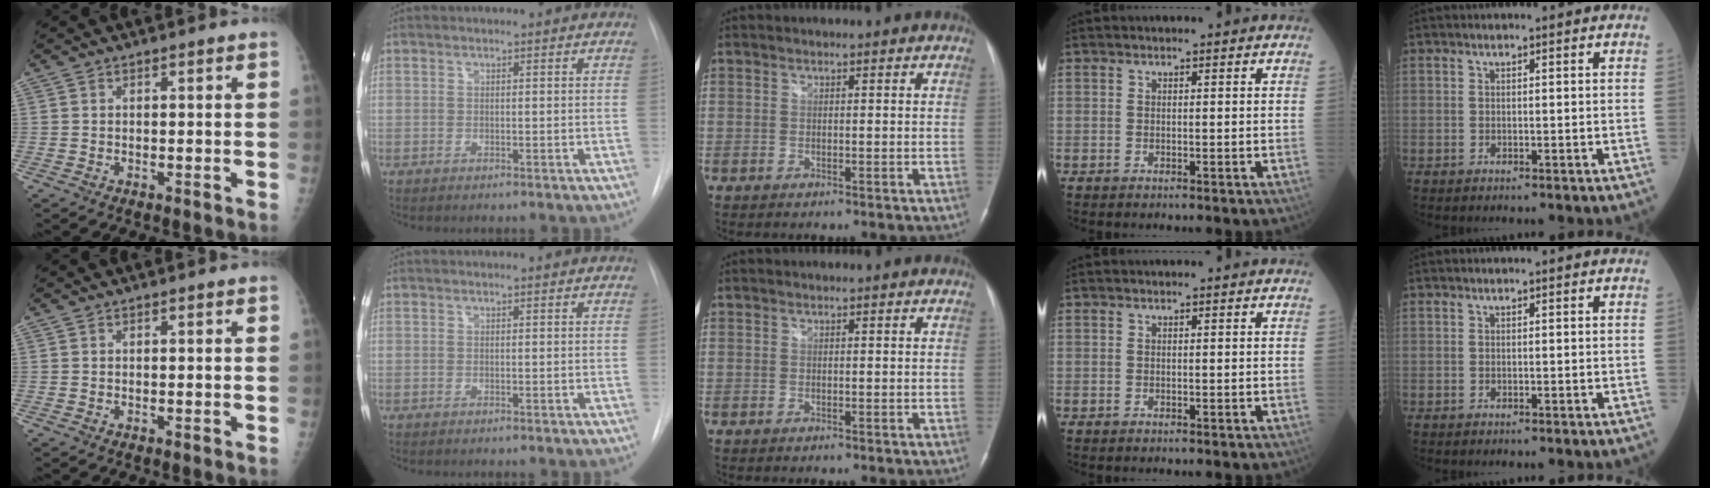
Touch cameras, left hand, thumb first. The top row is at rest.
{}